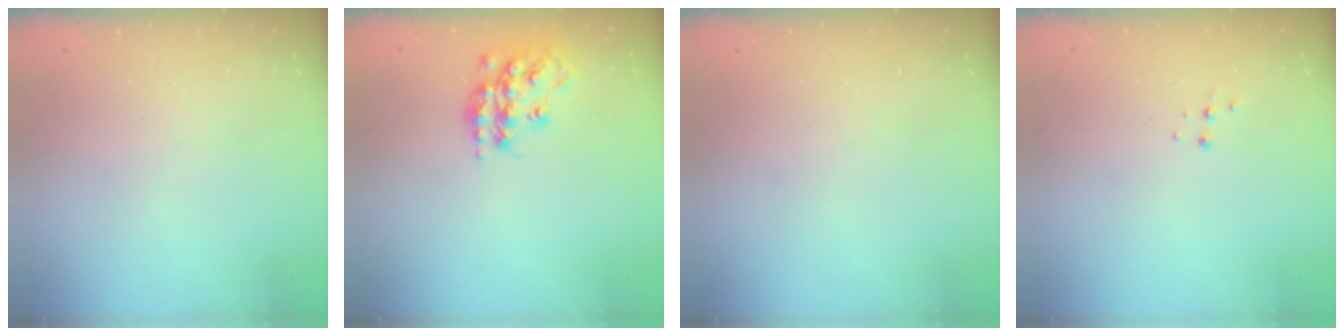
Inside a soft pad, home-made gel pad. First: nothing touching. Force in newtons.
{"total": 16.3, "press": 16.3, "slide": 0.8}
{"total": 0.0}
{"total": 4.9, "press": 4.9, "slide": 0.7}